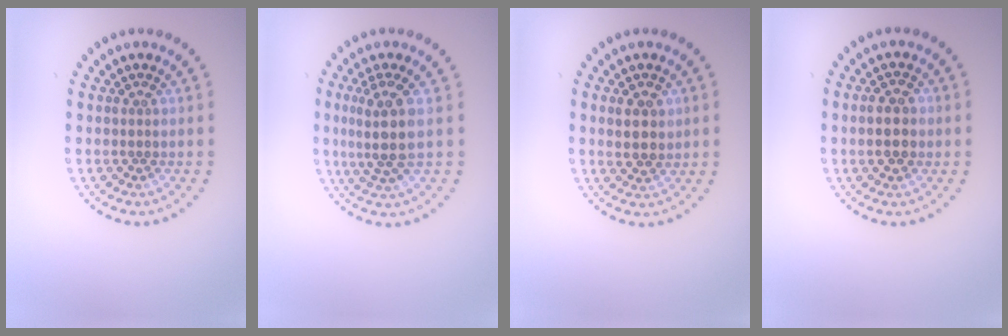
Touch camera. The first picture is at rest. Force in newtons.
{"total": 3.7, "press": 3.0, "slide": 2.2}
{"total": 2.8, "press": 2.7, "slide": 0.7}
{"total": 2.8, "press": 2.8, "slide": 0.2}